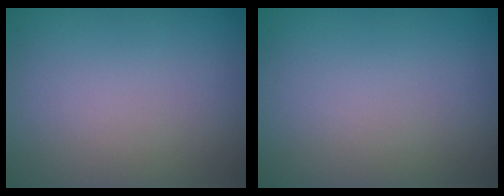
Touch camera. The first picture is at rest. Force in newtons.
{"total": 0.0}